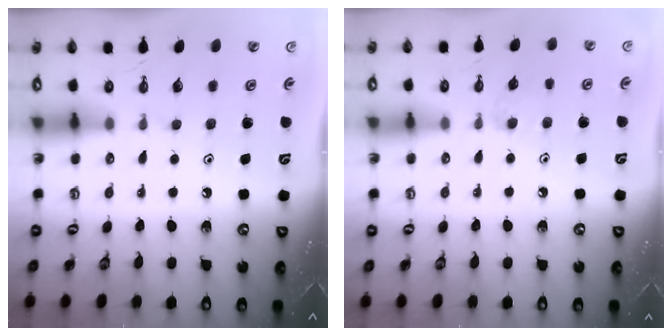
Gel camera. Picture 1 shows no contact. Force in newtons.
{"total": 4.5, "press": 4.4, "slide": 0.6}